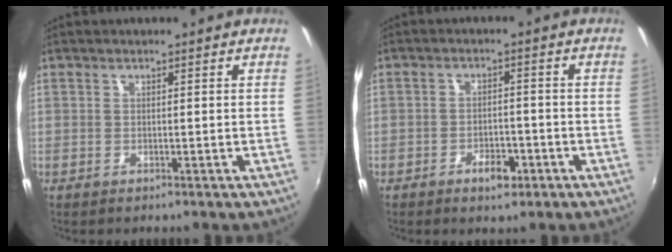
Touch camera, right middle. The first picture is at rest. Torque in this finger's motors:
{"motor_torque": [0.00, 0.00, 0.03, 0.03]}